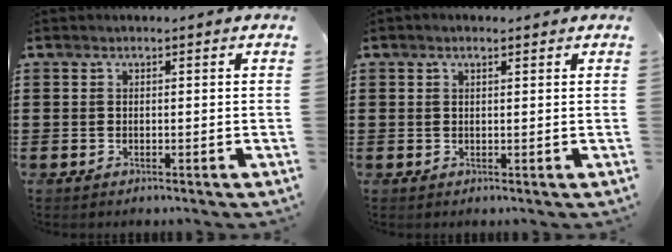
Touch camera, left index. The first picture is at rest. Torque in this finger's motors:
{"motor_torque": [1.17, 0.97, 0.12, 0.04]}